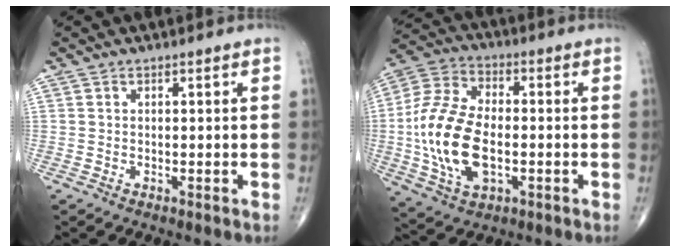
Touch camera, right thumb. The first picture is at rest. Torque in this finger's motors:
{"motor_torque": [0.06, 0.65, 1.50, 0.09, 0.20]}